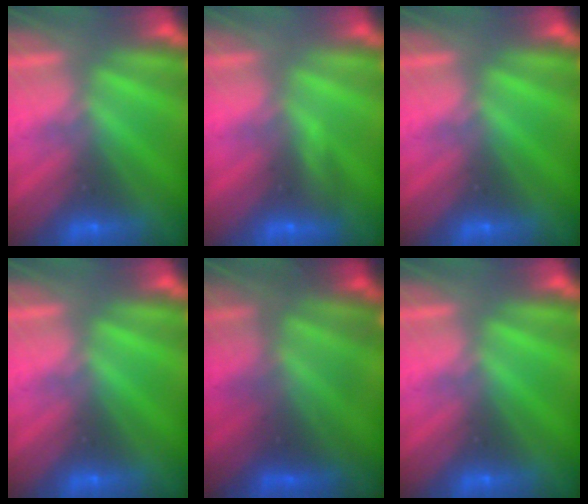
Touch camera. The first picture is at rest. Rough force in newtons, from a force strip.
{"total": 3.1}
{"total": 0.0}
{"total": 0.0}
{"total": 4.6}
{"total": 0.0}